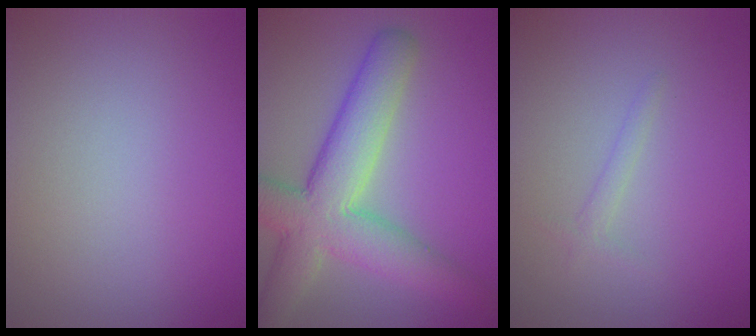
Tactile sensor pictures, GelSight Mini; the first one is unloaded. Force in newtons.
{"total": 8.1, "press": 8.1, "slide": 0.6}
{"total": 0.9, "press": 0.9, "slide": 0.0}